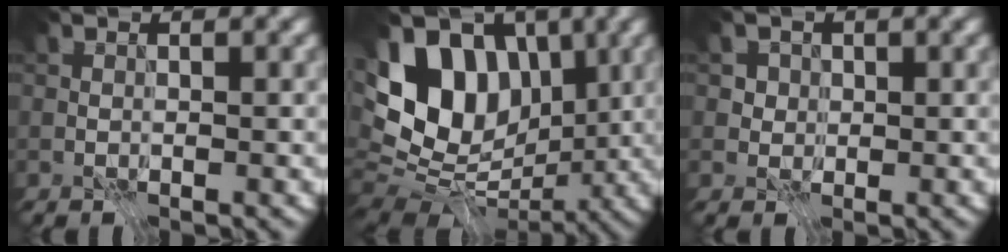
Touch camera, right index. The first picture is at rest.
{"total": 11.3, "force": [2.4, 8.2, 7.4], "torque": [-0.117, 0.005, 0.032]}
{"total": 2.6, "force": [0.9, 2.2, 0.8], "torque": [-0.007, 0.001, 0.015]}